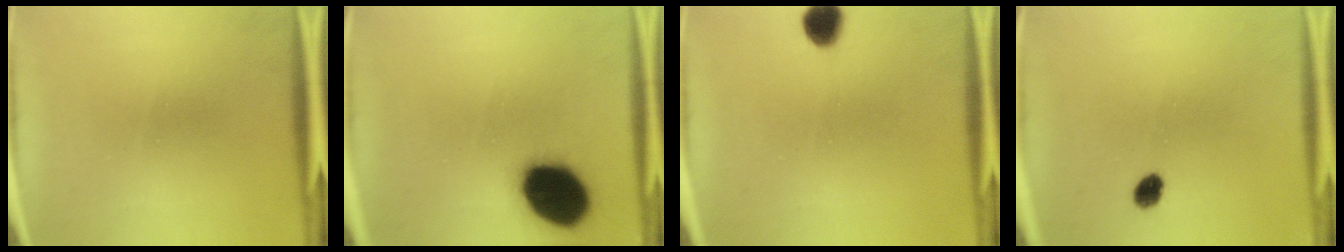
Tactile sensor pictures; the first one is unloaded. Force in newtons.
{"total": 19.1}
{"total": 5.5}
{"total": 4.2}